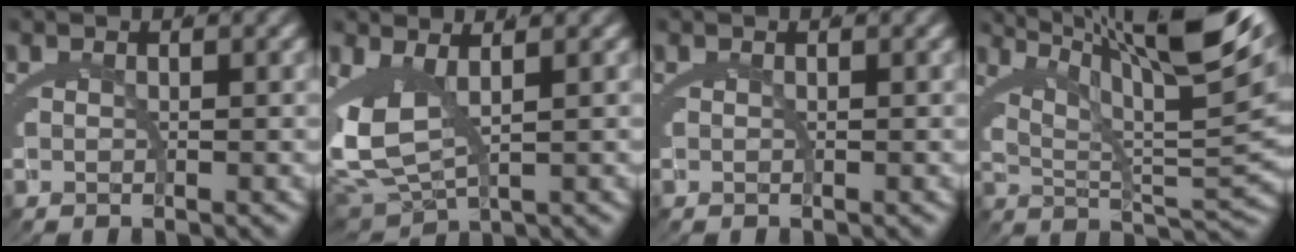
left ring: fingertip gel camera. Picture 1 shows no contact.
{"total": 6.1, "force": [0.6, 4.1, 4.5], "torque": [-0.120, -0.026, 0.027]}
{"total": 0.0}
{"total": 12.4, "force": [6.5, 3.6, 9.9], "torque": [-0.119, 0.017, 0.089]}